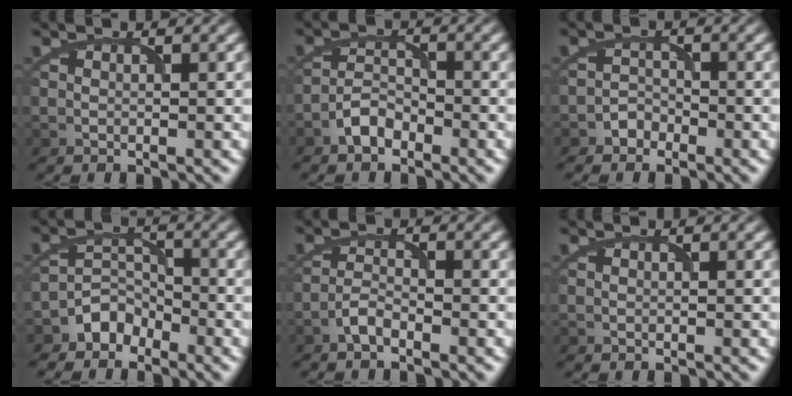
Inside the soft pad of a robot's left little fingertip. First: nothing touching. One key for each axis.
{"total": 2.5, "fx": -2.0, "fy": 1.1, "fz": 1.0, "tx": -0.014, "ty": 0.011, "tz": -0.039}
{"total": 1.5, "fx": -1.2, "fy": 0.8, "fz": -0.1, "tx": 0.009, "ty": 0.008, "tz": -0.021}
{"total": 2.8, "fx": -2.3, "fy": 1.6, "fz": 0.2, "tx": 0.011, "ty": 0.014, "tz": -0.042}
{"total": 1.7, "fx": -1.4, "fy": 0.4, "fz": 0.8, "tx": -0.015, "ty": 0.006, "tz": -0.031}
{"total": 0.0}